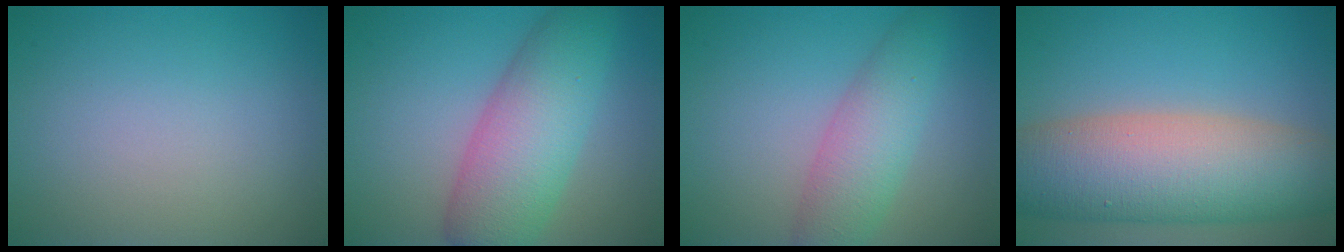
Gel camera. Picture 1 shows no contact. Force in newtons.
{"total": 7.9, "press": 7.9, "slide": 0.1}
{"total": 4.6, "press": 4.6, "slide": 0.1}
{"total": 11.6, "press": 11.6, "slide": 0.6}